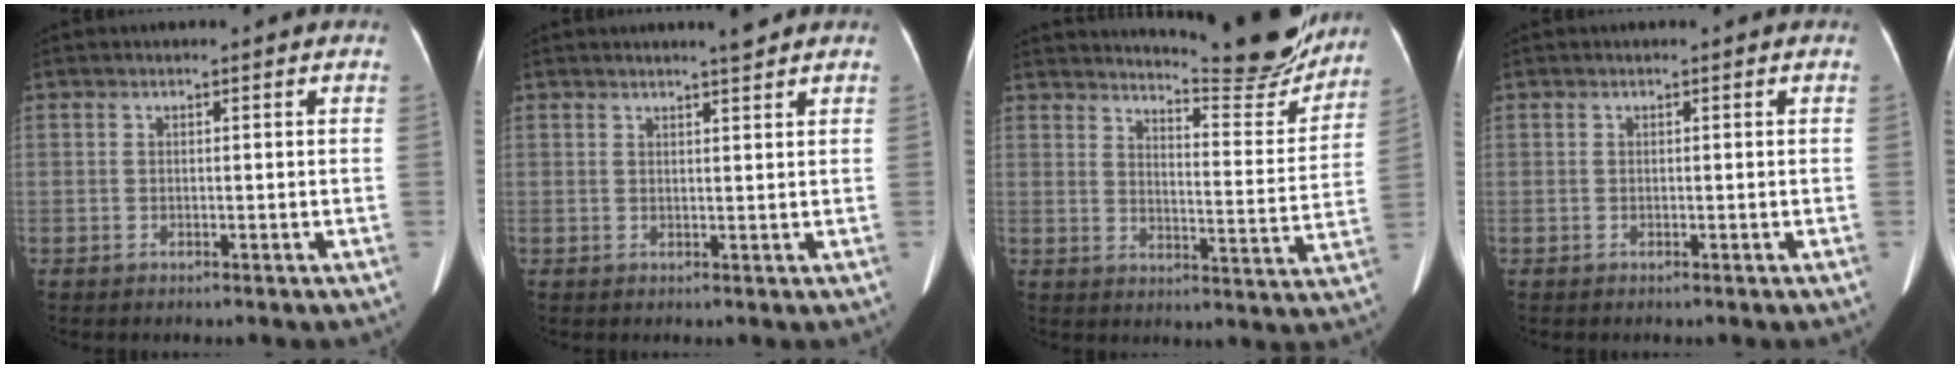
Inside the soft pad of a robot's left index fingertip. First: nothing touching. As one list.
[{"total": 2.2, "force": [1.9, -0.2, 1.0], "torque": [-0.017, -0.006, 0.028]}, {"total": 15.6, "force": [14.8, 1.0, 4.7], "torque": [-0.067, -0.064, 0.182]}, {"total": 0.0}]